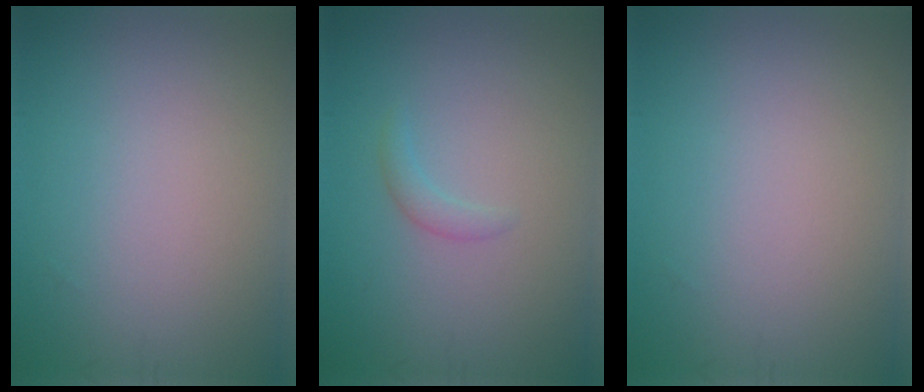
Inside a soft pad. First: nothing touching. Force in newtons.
{"total": 1.0, "press": 1.0, "slide": 0.1}
{"total": 0.0}